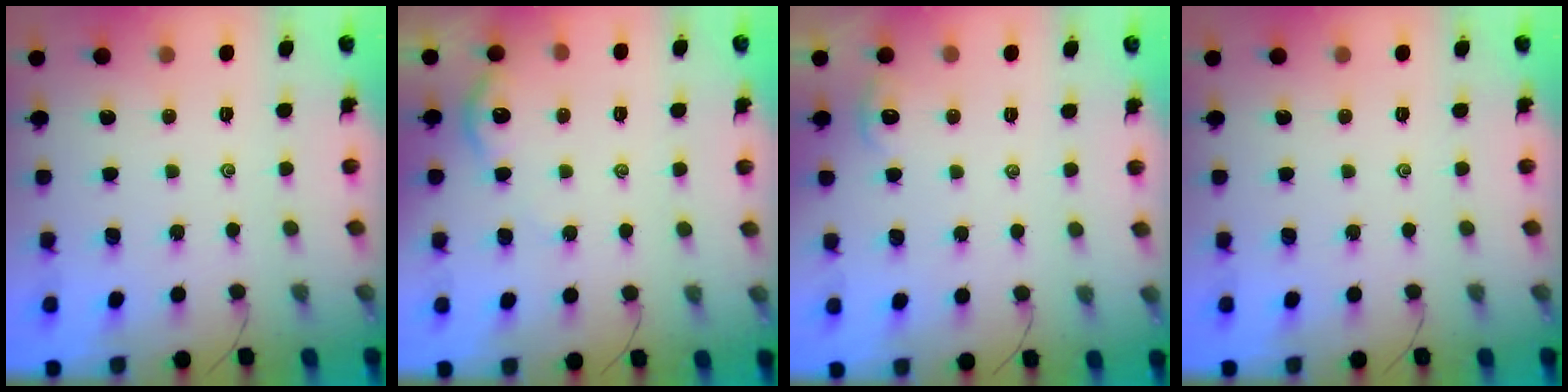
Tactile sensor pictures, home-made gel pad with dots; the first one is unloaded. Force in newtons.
{"total": 3.8, "press": 3.7, "slide": 0.4}
{"total": 0.0}
{"total": 0.0}